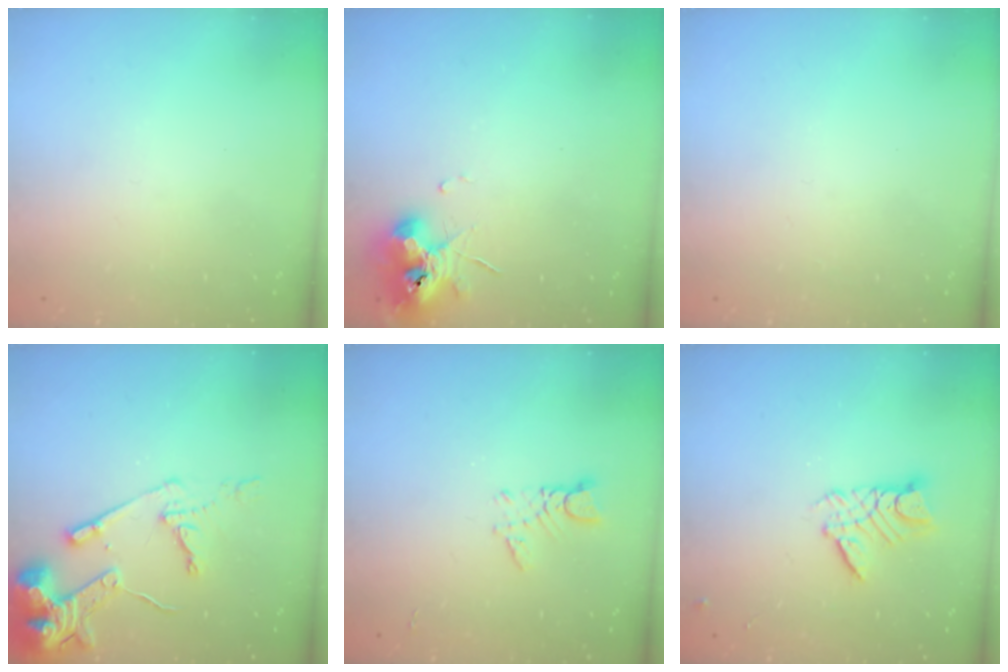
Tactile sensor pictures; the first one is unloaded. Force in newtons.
{"total": 9.6, "press": 9.5, "slide": 1.3}
{"total": 0.0}
{"total": 14.6, "press": 14.5, "slide": 1.7}
{"total": 2.4, "press": 2.4, "slide": 0.2}
{"total": 9.6, "press": 9.5, "slide": 0.8}